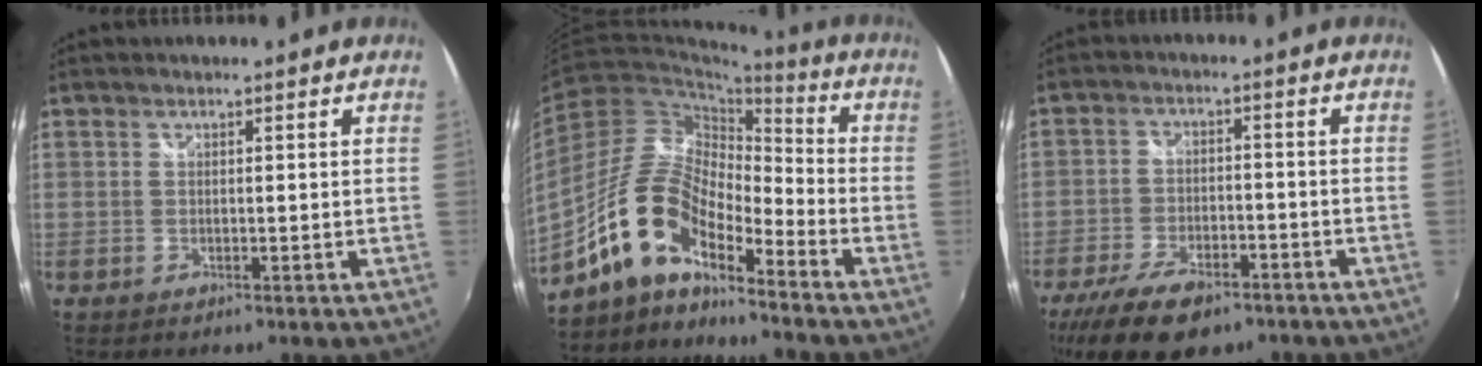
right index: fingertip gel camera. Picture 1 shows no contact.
{"total": 13.4, "force": [-9.0, 4.8, 8.6], "torque": [-0.166, 0.016, -0.184]}
{"total": 14.1, "force": [-9.6, 6.7, 8.0], "torque": [-0.184, -0.022, -0.161]}